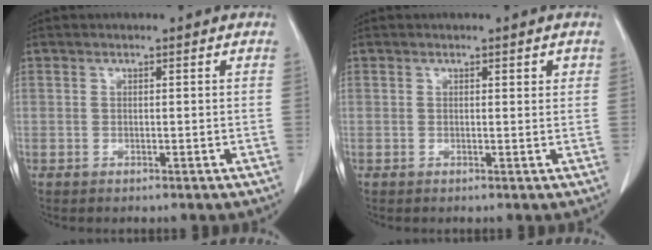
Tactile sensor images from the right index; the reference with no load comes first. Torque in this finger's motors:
{"motor_torque": [0.04, 0.00, 0.01, 0.00]}